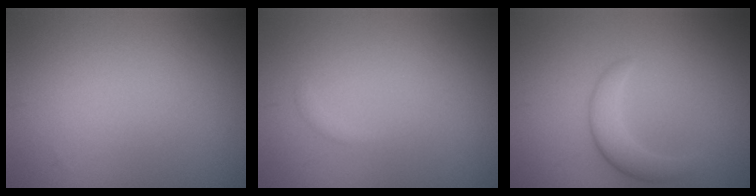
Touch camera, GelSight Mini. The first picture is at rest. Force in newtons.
{"total": 0.5, "press": 0.5, "slide": 0.1}
{"total": 2.4, "press": 2.4, "slide": 0.2}